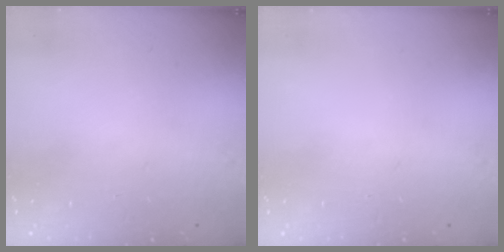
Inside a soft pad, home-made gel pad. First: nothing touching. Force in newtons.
{"total": 0.0}